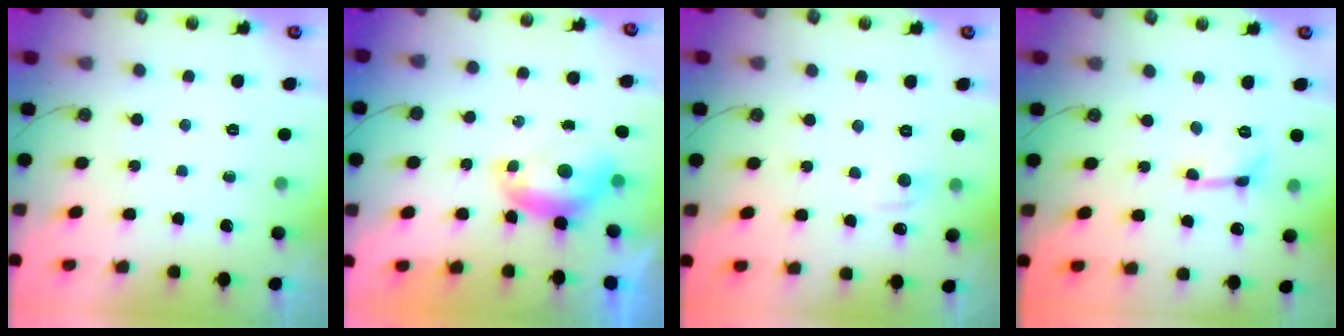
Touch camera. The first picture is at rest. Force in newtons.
{"total": 0.6, "press": 0.3, "slide": 0.5}
{"total": 1.0, "press": 0.6, "slide": 0.8}
{"total": 0.0}